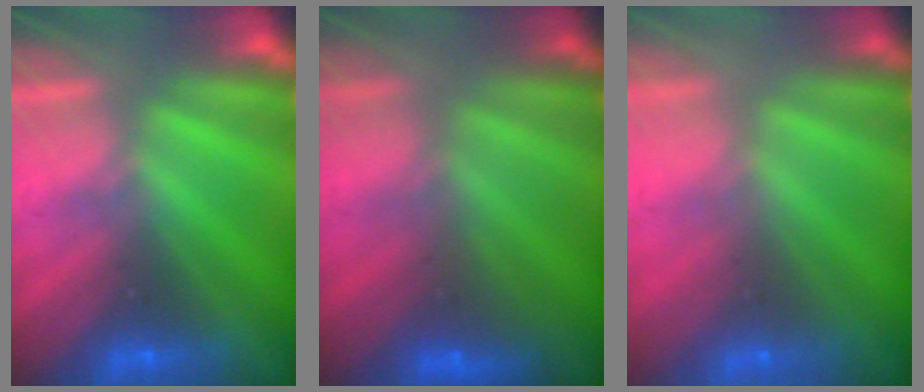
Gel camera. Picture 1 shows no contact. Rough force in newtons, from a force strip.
{"total": 2.9}
{"total": 9.4}